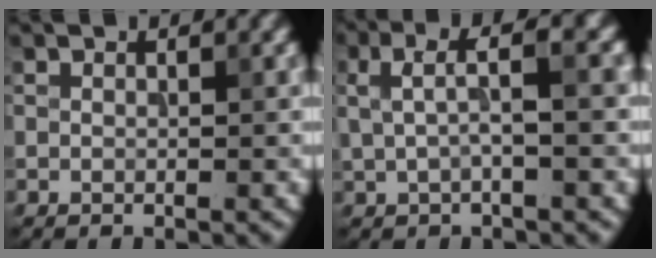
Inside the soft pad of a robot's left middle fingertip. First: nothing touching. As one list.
[{"total": 3.5, "force": [0.6, 0.8, 3.4], "torque": [-0.064, 0.012, 0.009]}]